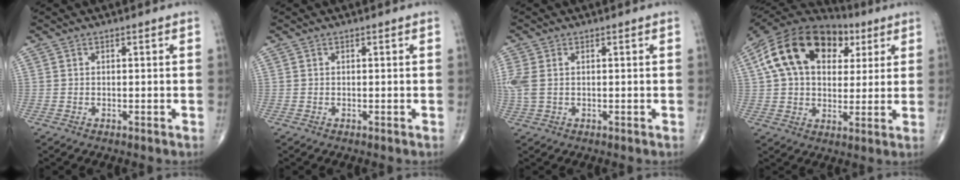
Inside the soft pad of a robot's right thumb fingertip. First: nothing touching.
{"total": 0.0}
{"total": 4.9, "force": [0.6, 3.0, 3.9], "torque": [-0.129, 0.015, 0.016]}
{"total": 22.4, "force": [7.7, 14.4, 15.3], "torque": [-0.260, 0.024, 0.122]}